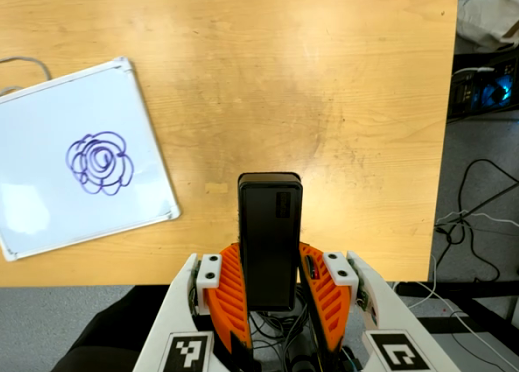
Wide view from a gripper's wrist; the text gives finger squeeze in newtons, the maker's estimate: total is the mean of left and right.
{"total": 4.8, "left": 3.4, "right": 6.1}